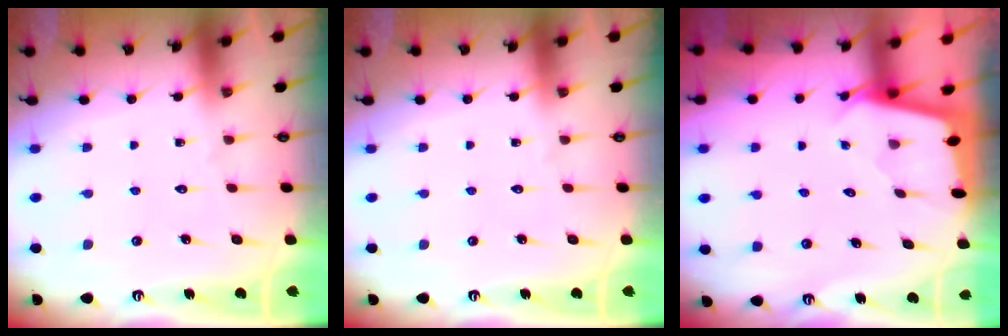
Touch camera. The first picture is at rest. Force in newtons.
{"total": 0.0}
{"total": 2.0, "press": 2.0, "slide": 0.2}